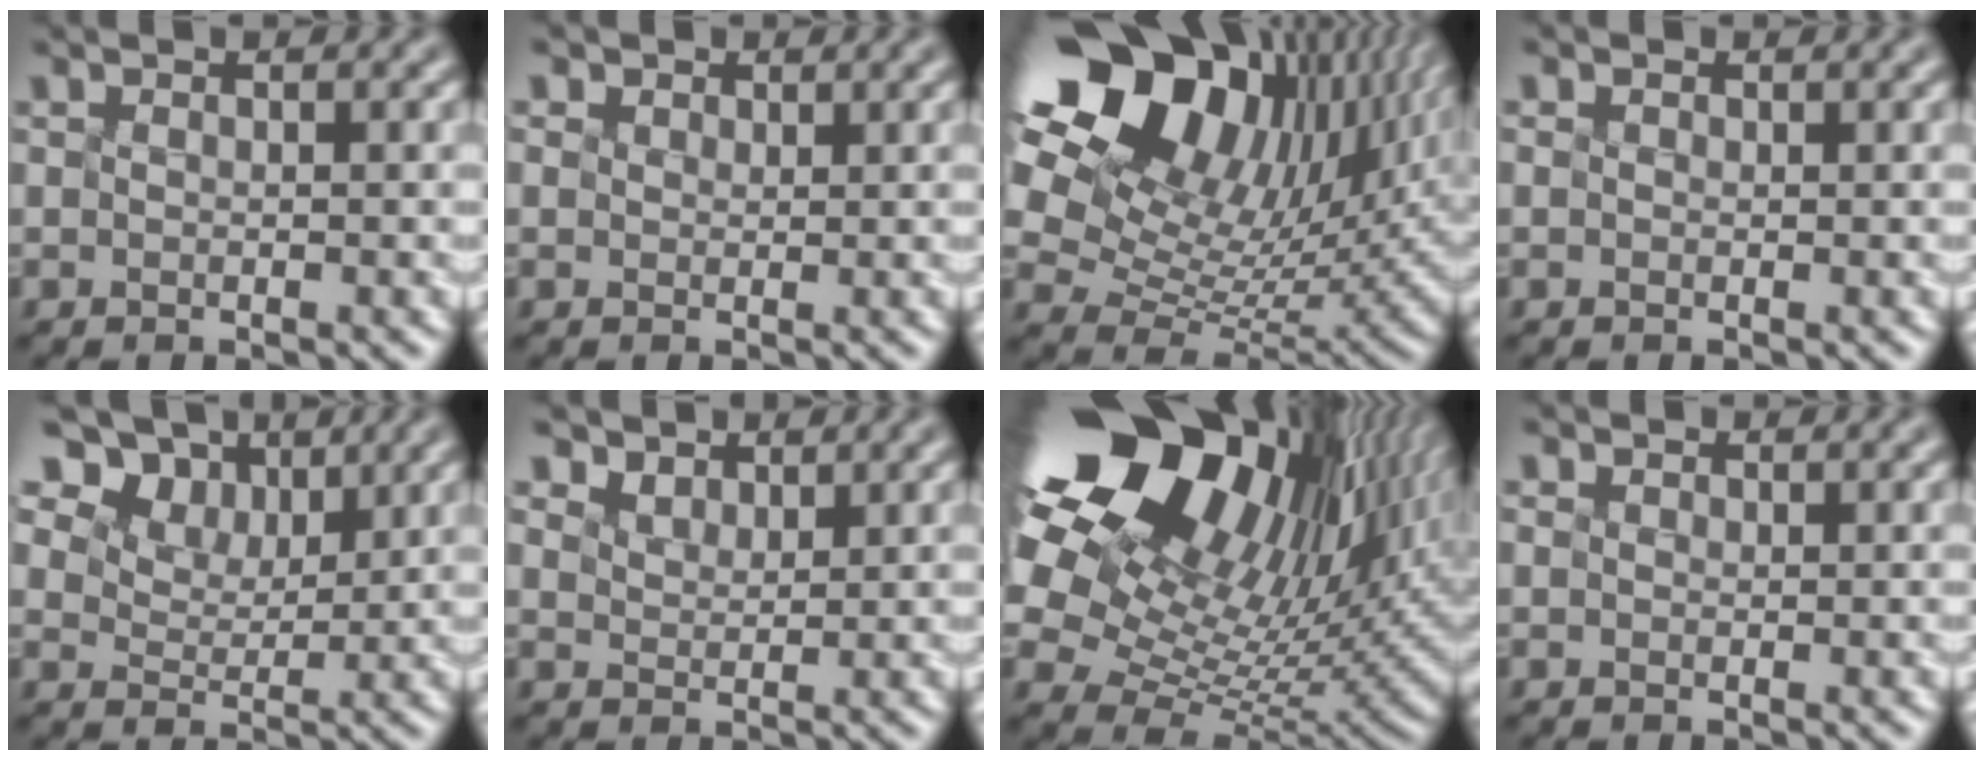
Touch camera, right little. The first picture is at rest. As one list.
[{"total": 2.2, "force": [-0.4, -1.1, -1.8], "torque": [0.012, -0.023, 0.023]}, {"total": 15.8, "force": [9.2, 8.9, 9.3], "torque": [-0.194, 0.047, 0.181]}, {"total": 2.5, "force": [-1.1, -1.5, -1.7], "torque": [0.004, -0.015, 0.006]}, {"total": 7.5, "force": [5.5, 4.4, 2.6], "torque": [-0.091, 0.005, 0.127]}, {"total": 2.1, "force": [0.5, -0.9, -1.9], "torque": [0.004, -0.022, 0.051]}, {"total": 18.0, "force": [8.4, 10.4, 12.1], "torque": [-0.259, 0.021, 0.182]}, {"total": 2.5, "force": [-0.8, -1.5, -1.8], "torque": [0.004, -0.016, 0.013]}]